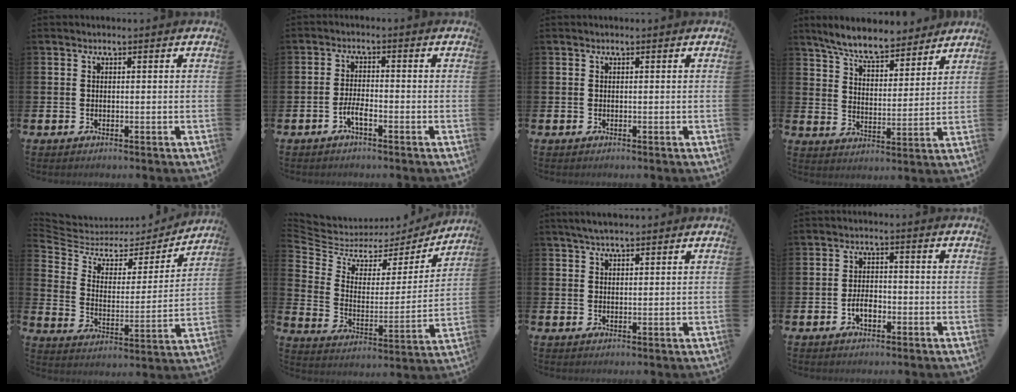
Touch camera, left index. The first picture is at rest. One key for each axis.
{"total": 2.3, "fx": -1.2, "fy": 0.6, "fz": 1.9, "tx": -0.041, "ty": 0.006, "tz": -0.021}
{"total": 0.0}
{"total": 7.7, "fx": 7.1, "fy": 1.7, "fz": 2.6, "tx": -0.075, "ty": -0.038, "tz": 0.125}
{"total": 5.5, "fx": 4.3, "fy": 3.0, "fz": 1.5, "tx": -0.063, "ty": -0.034, "tz": 0.067}
{"total": 5.9, "fx": 4.9, "fy": 3.2, "fz": 1.1, "tx": -0.061, "ty": -0.039, "tz": 0.080}
{"total": 3.1, "fx": 2.6, "fy": 0.8, "fz": 1.4, "tx": -0.030, "ty": 0.000, "tz": 0.048}
{"total": 2.8, "fx": -0.9, "fy": 1.6, "fz": 2.1, "tx": -0.031, "ty": 0.001, "tz": -0.020}